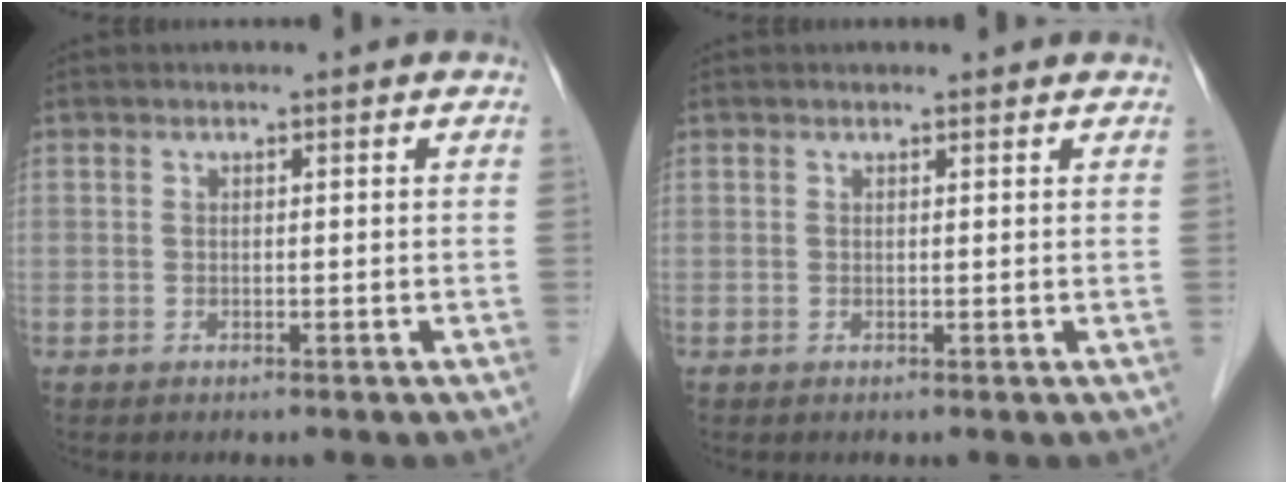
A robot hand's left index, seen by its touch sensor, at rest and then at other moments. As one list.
[{"total": 1.5, "force": [1.5, 0.3, 0.2], "torque": [-0.013, 0.006, 0.014]}]